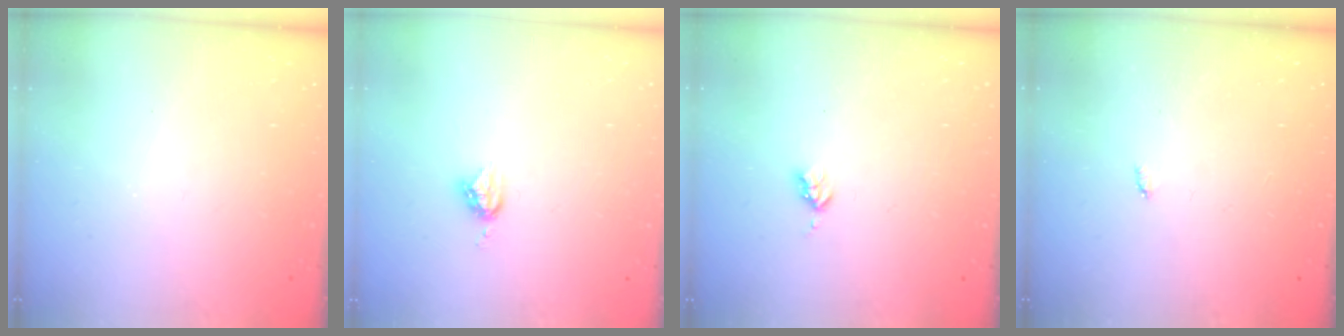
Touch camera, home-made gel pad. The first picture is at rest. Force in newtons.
{"total": 5.1, "press": 5.1, "slide": 0.0}
{"total": 2.7, "press": 2.6, "slide": 0.5}
{"total": 2.1, "press": 2.1, "slide": 0.4}